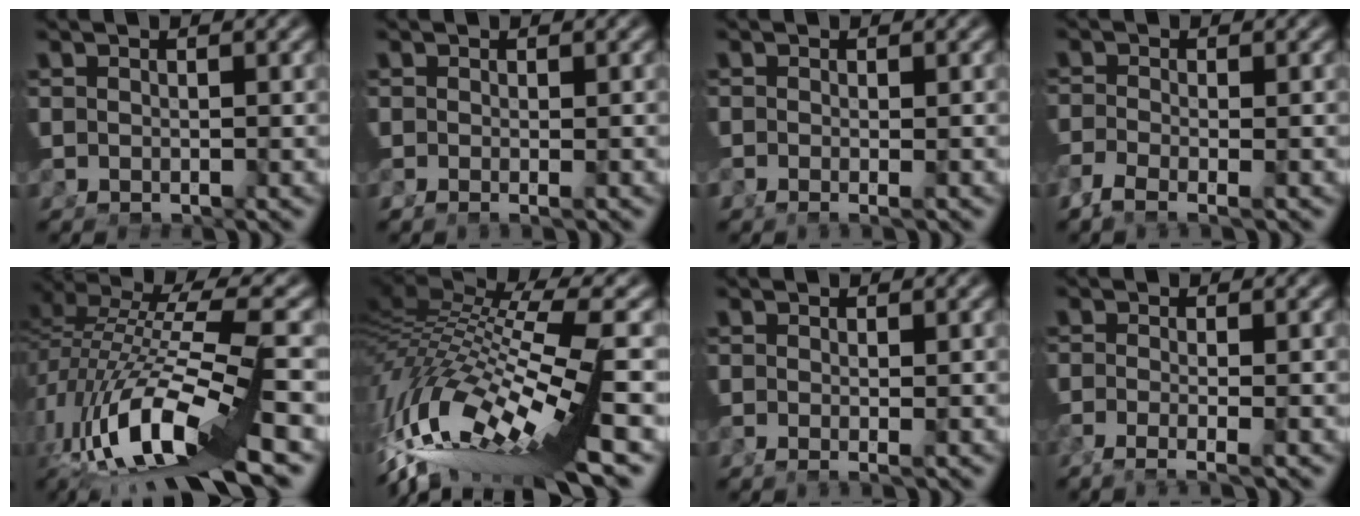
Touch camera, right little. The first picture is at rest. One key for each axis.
{"total": 1.2, "fx": -0.6, "fy": 0.5, "fz": 0.9, "tx": -0.023, "ty": -0.012, "tz": -0.004}
{"total": 1.5, "fx": -0.9, "fy": 0.4, "fz": 1.1, "tx": -0.024, "ty": -0.014, "tz": -0.009}
{"total": 2.6, "fx": -1.8, "fy": -0.1, "fz": 1.9, "tx": -0.038, "ty": -0.017, "tz": -0.023}
{"total": 11.3, "fx": -3.7, "fy": 4.2, "fz": 9.8, "tx": -0.198, "ty": -0.036, "tz": -0.033}
{"total": 11.2, "fx": -1.7, "fy": 5.7, "fz": 9.5, "tx": -0.184, "ty": -0.023, "tz": -0.012}
{"total": 1.3, "fx": -0.7, "fy": -0.2, "fz": 1.0, "tx": -0.022, "ty": -0.014, "tz": -0.005}
{"total": 2.6, "fx": -1.7, "fy": -0.4, "fz": 1.9, "tx": -0.035, "ty": -0.012, "tz": -0.027}